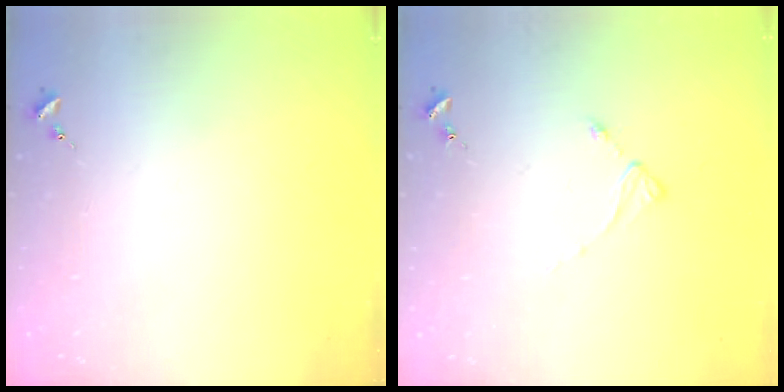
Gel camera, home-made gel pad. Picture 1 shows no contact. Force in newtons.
{"total": 2.4, "press": 2.4, "slide": 0.3}